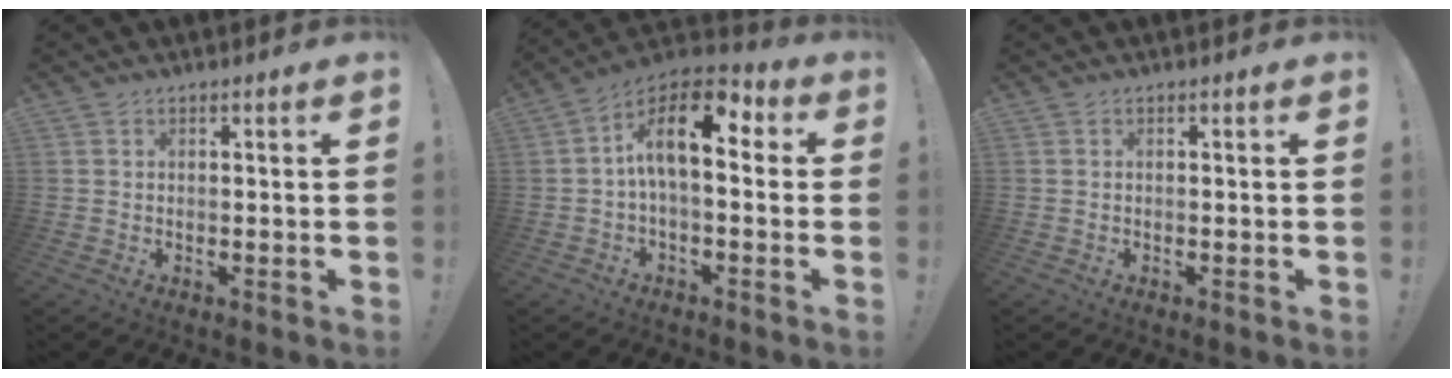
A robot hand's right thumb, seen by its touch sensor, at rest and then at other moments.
{"total": 13.7, "force": [2.9, 5.7, 12.1], "torque": [-0.218, -0.006, 0.041]}
{"total": 0.0}